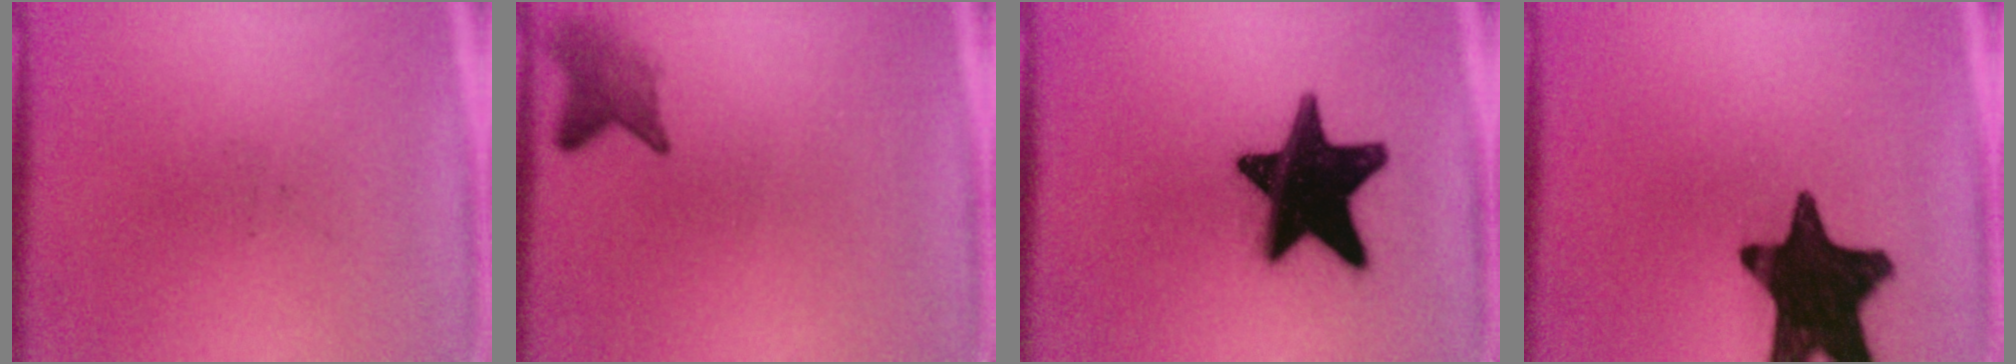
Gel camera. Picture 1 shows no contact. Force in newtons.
{"total": 2.9}
{"total": 19.9}
{"total": 19.2}